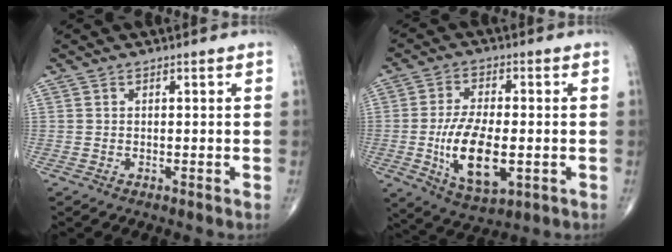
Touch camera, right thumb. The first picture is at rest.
{"total": 13.4, "force": [-2.4, 6.3, 11.6], "torque": [-0.208, -0.006, -0.032]}